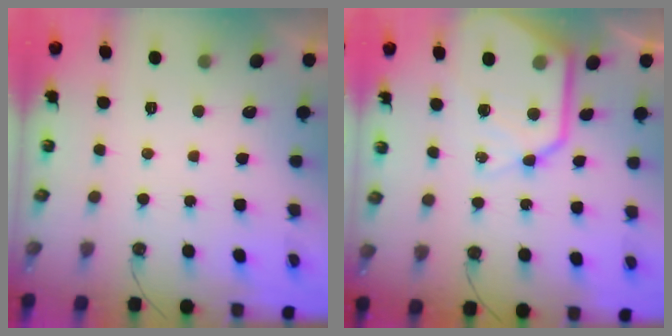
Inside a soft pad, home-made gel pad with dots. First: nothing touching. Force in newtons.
{"total": 17.9, "press": 17.8, "slide": 1.8}